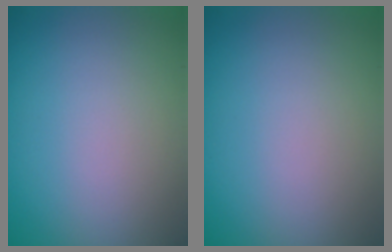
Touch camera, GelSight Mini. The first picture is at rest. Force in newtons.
{"total": 0.0}